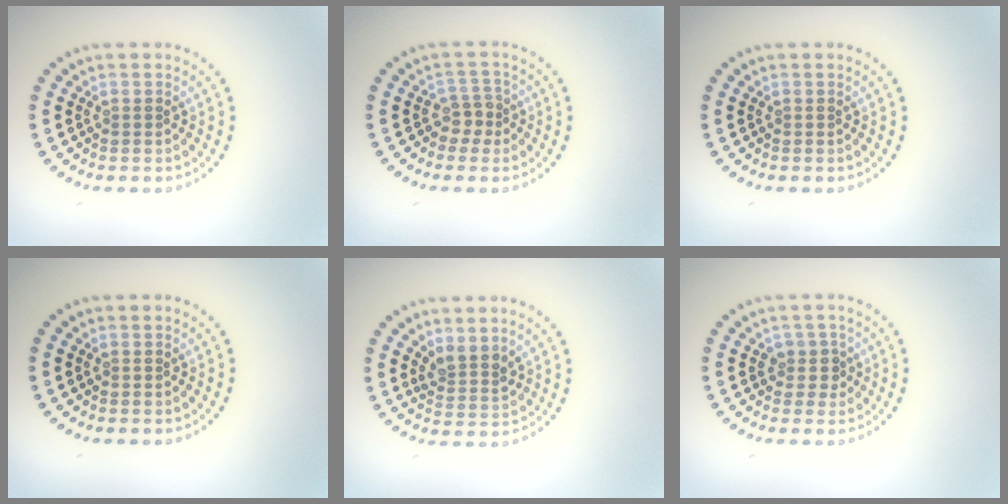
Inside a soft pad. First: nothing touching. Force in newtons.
{"total": 1.9, "press": 1.5, "slide": 1.2}
{"total": 0.0}
{"total": 0.0}
{"total": 2.4, "press": 1.9, "slide": 1.5}
{"total": 1.8, "press": 1.5, "slide": 1.1}